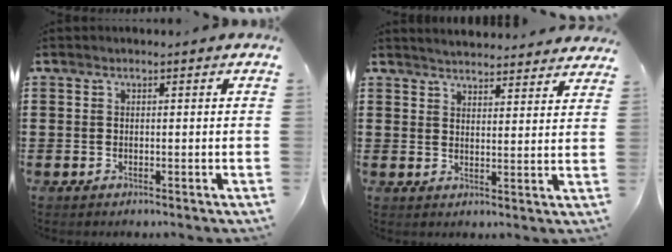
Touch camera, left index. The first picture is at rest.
{"total": 3.7, "force": [3.7, -0.2, 0.1], "torque": [-0.015, -0.020, 0.066]}